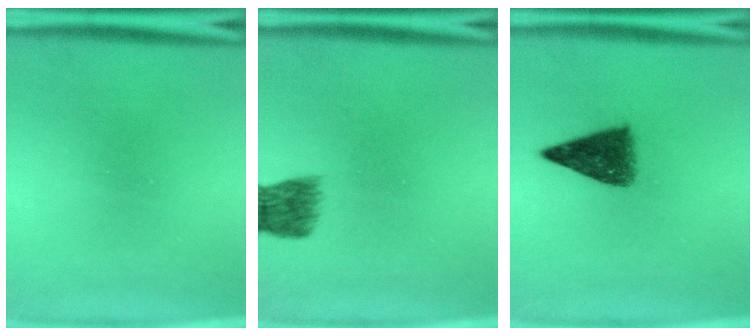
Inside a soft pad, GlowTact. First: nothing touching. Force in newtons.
{"total": 4.8}
{"total": 6.3}